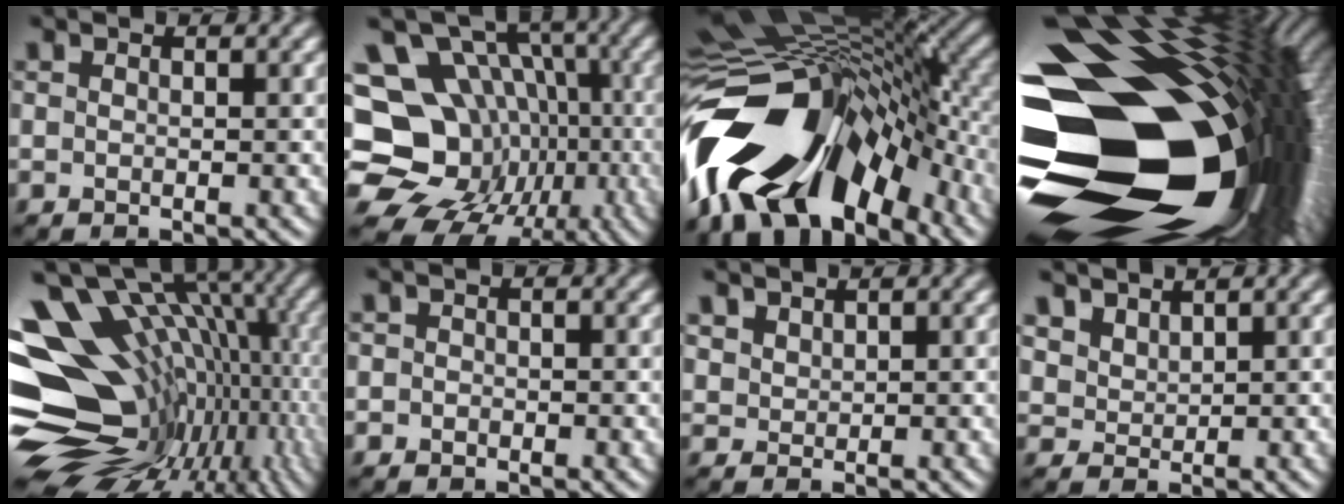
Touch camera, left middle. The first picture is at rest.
{"total": 18.8, "force": [-4.3, 16.0, 8.7], "torque": [-0.176, 0.011, -0.075]}
{"total": 18.6, "force": [-5.9, 10.4, 14.3], "torque": [-0.257, -0.013, -0.093]}
{"total": 22.0, "force": [-4.7, 13.7, 16.5], "torque": [-0.272, -0.009, -0.071]}
{"total": 17.5, "force": [-0.3, 11.7, 13.0], "torque": [-0.207, 0.008, 0.020]}
{"total": 0.6, "force": [-0.2, 0.5, 0.1], "torque": [0.004, -0.004, -0.005]}
{"total": 1.6, "force": [1.5, 0.6, 0.1], "torque": [-0.009, 0.001, 0.040]}
{"total": 3.4, "force": [3.0, 1.4, 0.8], "torque": [-0.034, -0.006, 0.076]}